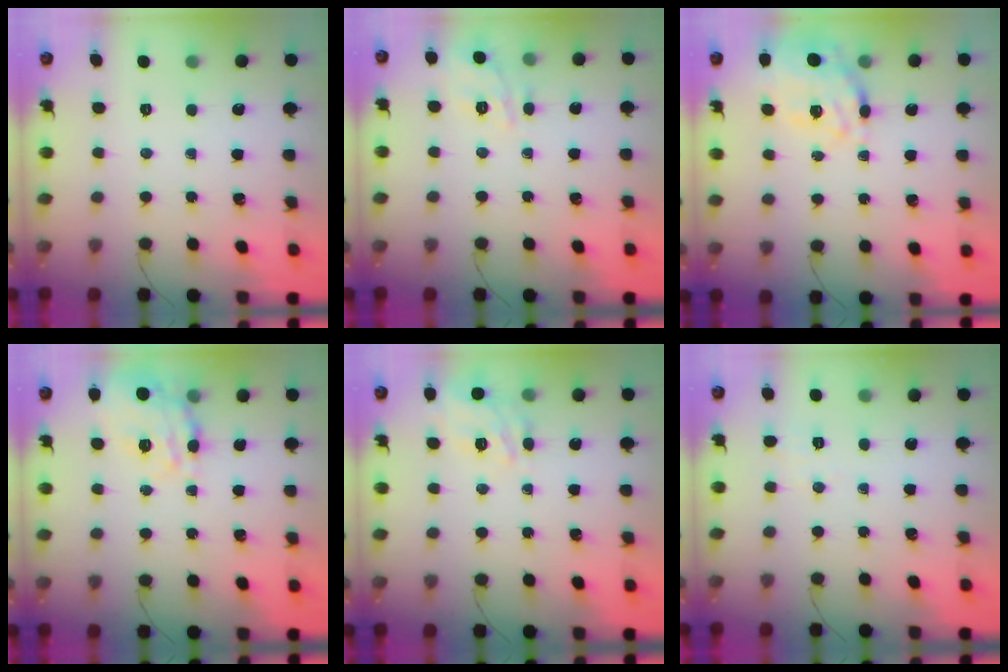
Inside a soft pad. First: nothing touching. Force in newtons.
{"total": 4.5, "press": 4.4, "slide": 0.8}
{"total": 12.0, "press": 11.3, "slide": 4.0}
{"total": 14.6, "press": 14.5, "slide": 2.1}
{"total": 7.0, "press": 6.6, "slide": 2.4}
{"total": 1.3, "press": 0.5, "slide": 1.3}